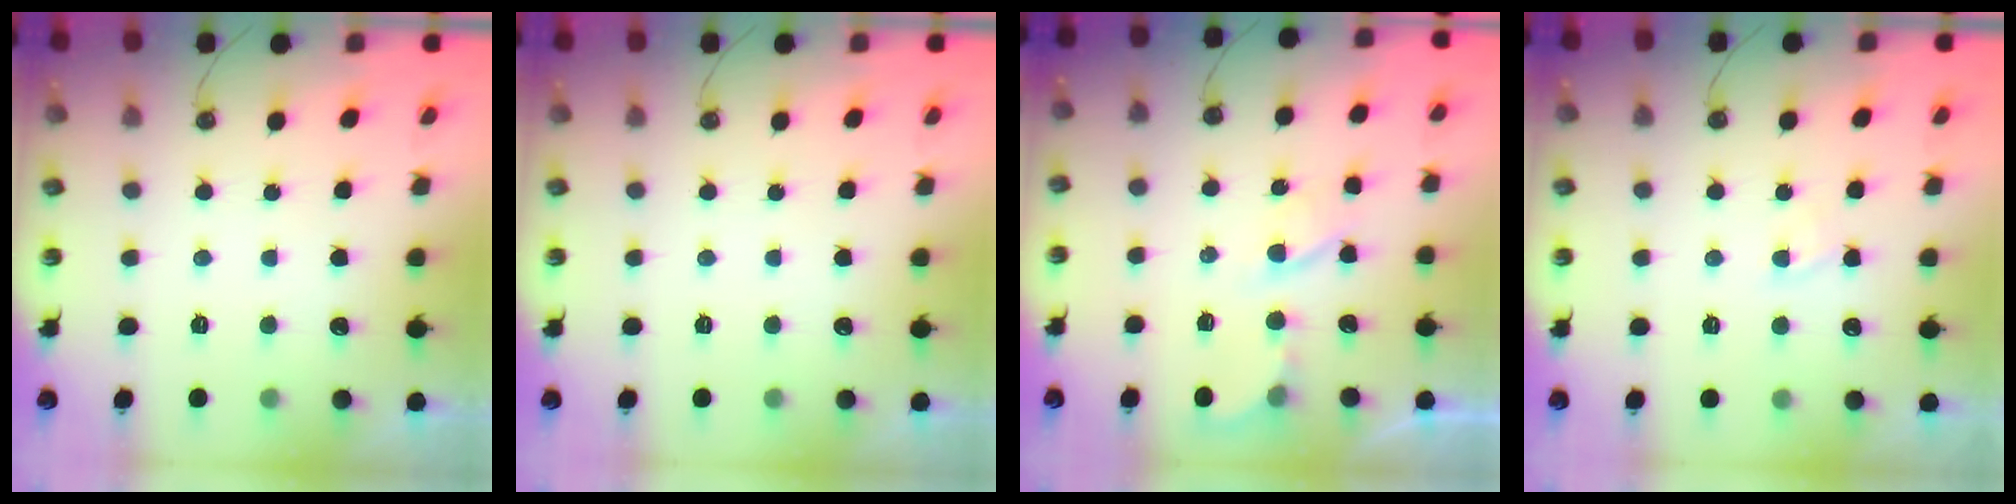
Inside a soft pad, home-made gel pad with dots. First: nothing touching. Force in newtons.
{"total": 0.0}
{"total": 4.9, "press": 4.8, "slide": 0.4}
{"total": 1.5, "press": 1.5, "slide": 0.3}